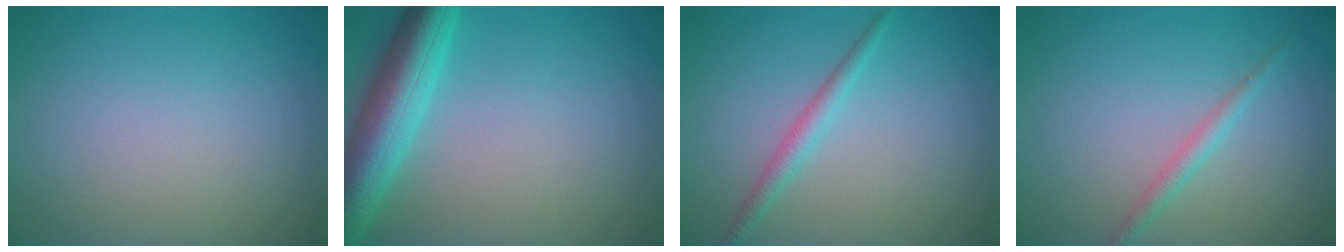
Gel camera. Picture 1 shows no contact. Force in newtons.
{"total": 7.0, "press": 6.9, "slide": 0.4}
{"total": 1.8, "press": 1.8, "slide": 0.1}
{"total": 1.5, "press": 1.5, "slide": 0.1}